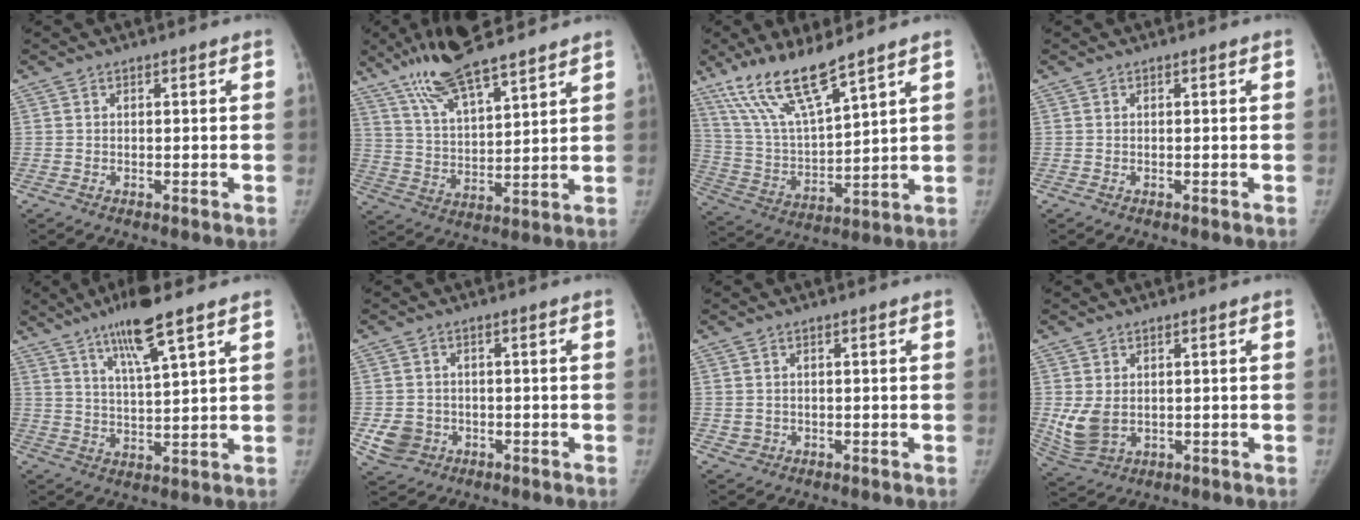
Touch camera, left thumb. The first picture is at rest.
{"total": 15.9, "force": [12.2, 3.7, 9.6], "torque": [-0.157, -0.046, 0.224]}
{"total": 14.6, "force": [10.7, 2.6, 9.5], "torque": [-0.178, -0.055, 0.223]}
{"total": 0.0}
{"total": 10.2, "force": [6.5, 0.9, 7.8], "torque": [-0.140, -0.030, 0.118]}
{"total": 5.2, "force": [-1.4, 4.7, 1.8], "torque": [-0.023, 0.004, -0.017]}
{"total": 1.3, "force": [0.0, 1.3, 0.4], "torque": [-0.005, 0.000, 0.008]}
{"total": 6.4, "force": [0.4, 4.6, 4.5], "torque": [-0.093, -0.015, 0.024]}